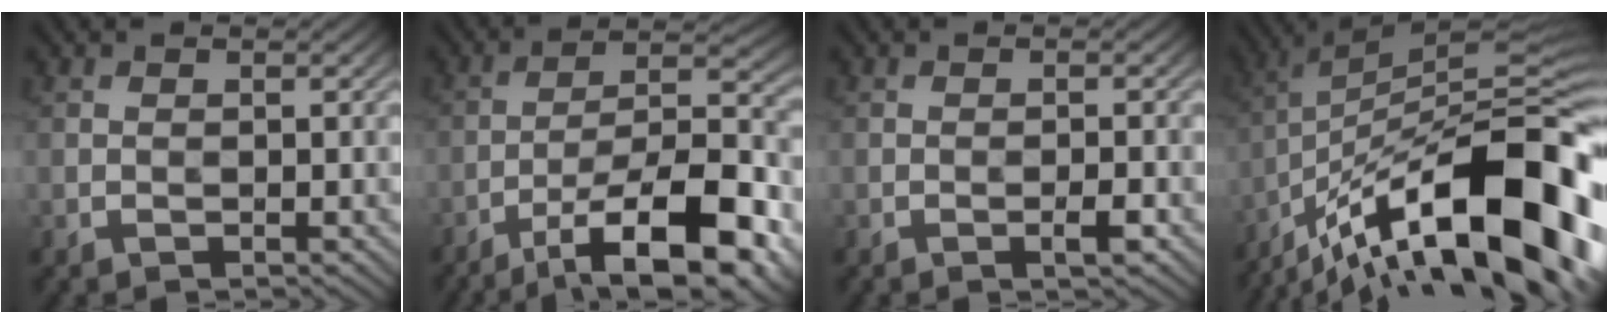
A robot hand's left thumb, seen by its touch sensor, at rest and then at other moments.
{"total": 16.2, "force": [-9.5, 5.0, 12.1], "torque": [-0.195, -0.004, -0.151]}
{"total": 1.6, "force": [-0.8, 0.2, 1.3], "torque": [-0.019, 0.004, -0.014]}
{"total": 19.9, "force": [-11.0, 5.1, 15.8], "torque": [-0.240, 0.033, -0.195]}